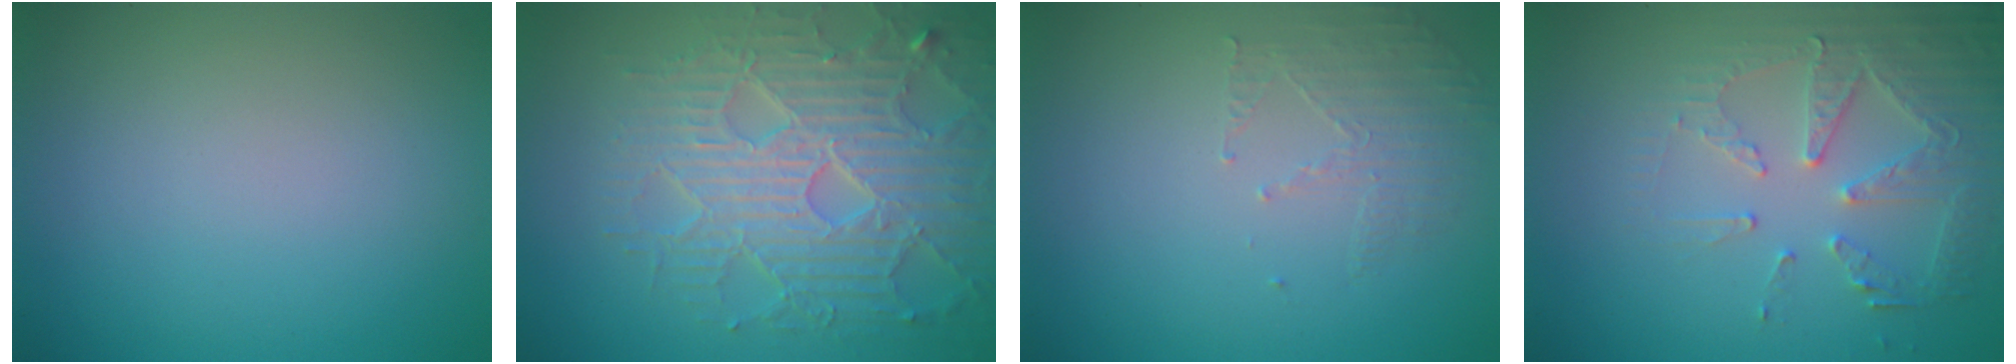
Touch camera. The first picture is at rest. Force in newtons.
{"total": 7.4, "press": 5.9, "slide": 4.4}
{"total": 1.6, "press": 0.7, "slide": 1.4}
{"total": 4.5, "press": 3.5, "slide": 2.9}